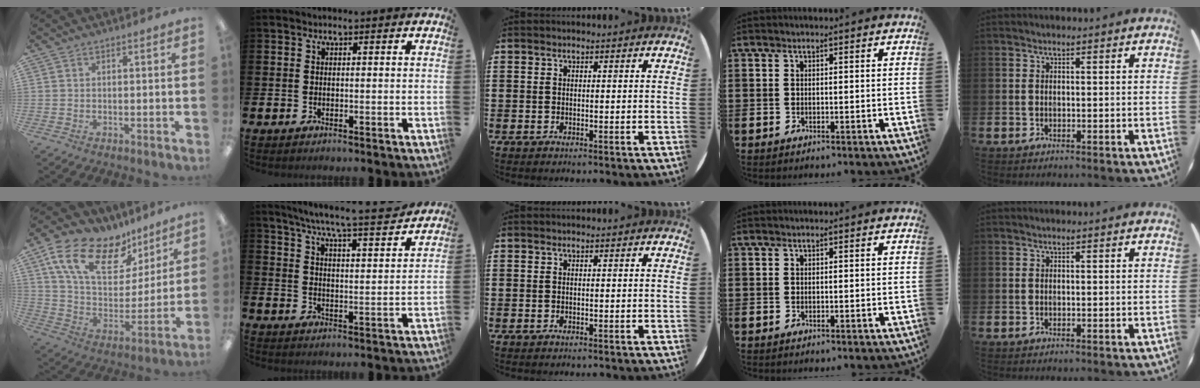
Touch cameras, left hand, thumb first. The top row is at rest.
{"thumb": {"total": 20.2, "force": [12.4, 10.7, 11.9], "torque": [-0.223, -0.057, 0.225]}, "index": {"total": 7.5, "force": [7.0, -0.1, 2.8], "torque": [-0.072, -0.049, 0.118]}}